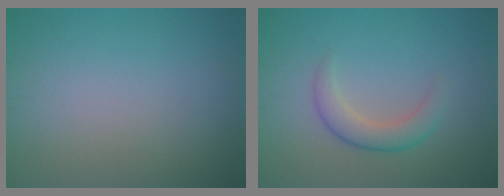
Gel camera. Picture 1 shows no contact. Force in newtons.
{"total": 3.0, "press": 3.0, "slide": 0.1}